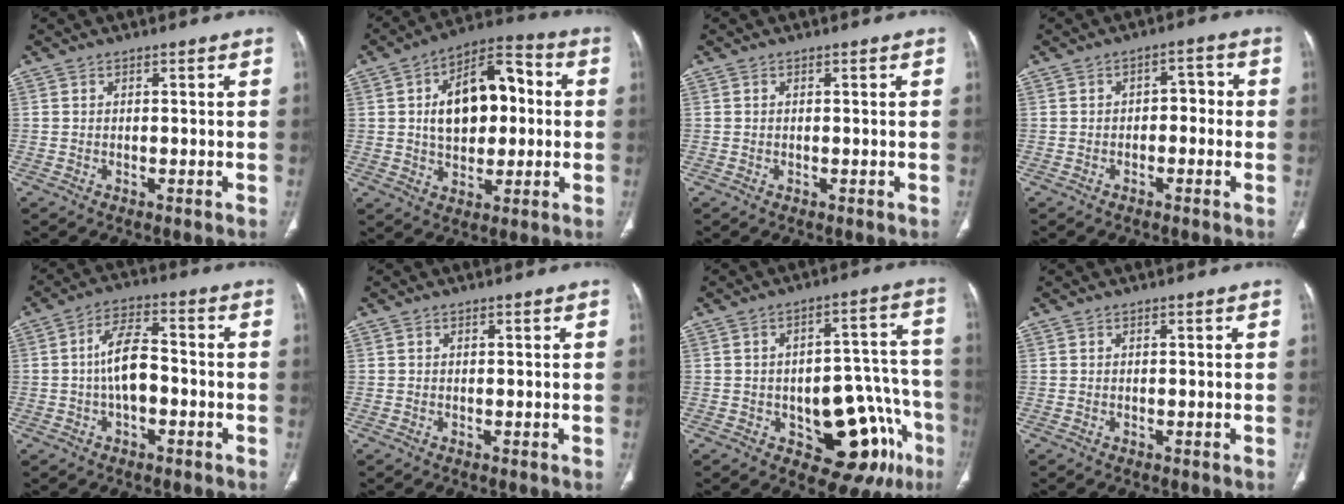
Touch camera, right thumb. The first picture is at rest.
{"total": 16.3, "force": [1.8, 9.9, 12.9], "torque": [-0.169, 0.027, 0.024]}
{"total": 0.0}
{"total": 3.9, "force": [-0.5, 2.5, 2.9], "torque": [-0.022, 0.021, -0.016]}
{"total": 8.1, "force": [-1.2, 4.4, 6.7], "torque": [-0.117, 0.030, -0.027]}
{"total": 0.0}
{"total": 18.2, "force": [-7.3, 9.2, 13.9], "torque": [-0.120, 0.053, -0.079]}
{"total": 0.0}